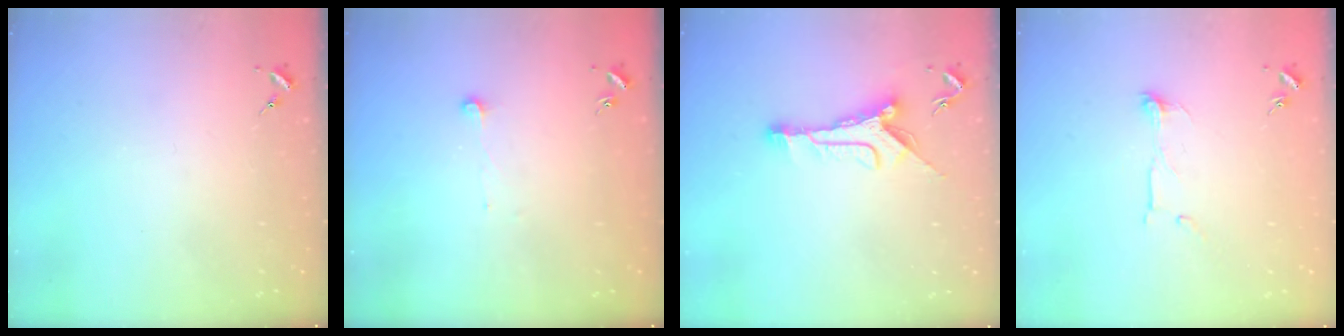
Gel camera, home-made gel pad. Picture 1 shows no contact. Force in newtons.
{"total": 3.5, "press": 3.5, "slide": 0.3}
{"total": 10.6, "press": 10.6, "slide": 0.8}
{"total": 5.6, "press": 5.6, "slide": 0.2}